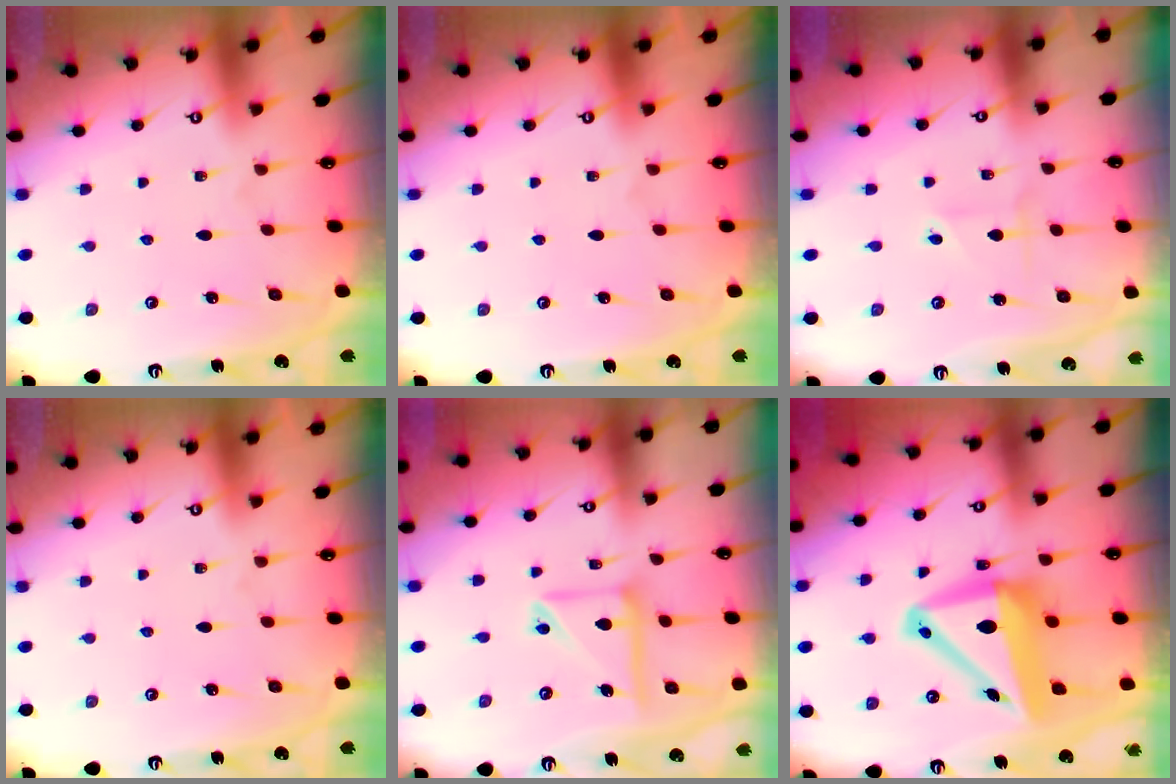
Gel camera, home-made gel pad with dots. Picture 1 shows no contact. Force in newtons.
{"total": 0.0}
{"total": 1.9, "press": 1.8, "slide": 0.5}
{"total": 0.0}
{"total": 13.5, "press": 13.3, "slide": 1.7}
{"total": 12.2, "press": 11.9, "slide": 2.7}